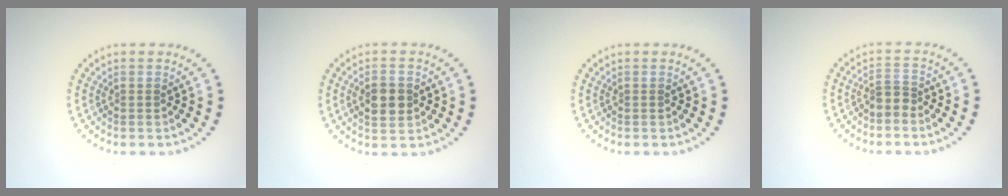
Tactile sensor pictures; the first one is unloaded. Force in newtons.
{"total": 3.4, "press": 3.4, "slide": 0.1}
{"total": 0.0}
{"total": 1.9, "press": 1.3, "slide": 1.3}